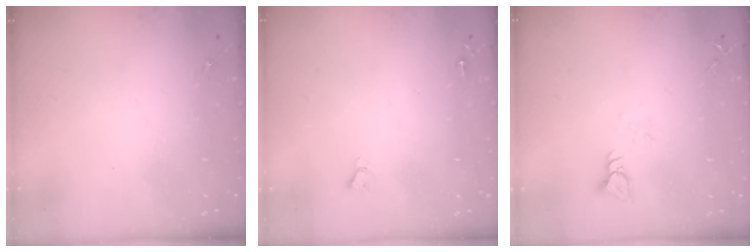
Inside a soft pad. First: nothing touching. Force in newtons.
{"total": 1.6, "press": 1.6, "slide": 0.2}
{"total": 3.6, "press": 3.6, "slide": 0.4}